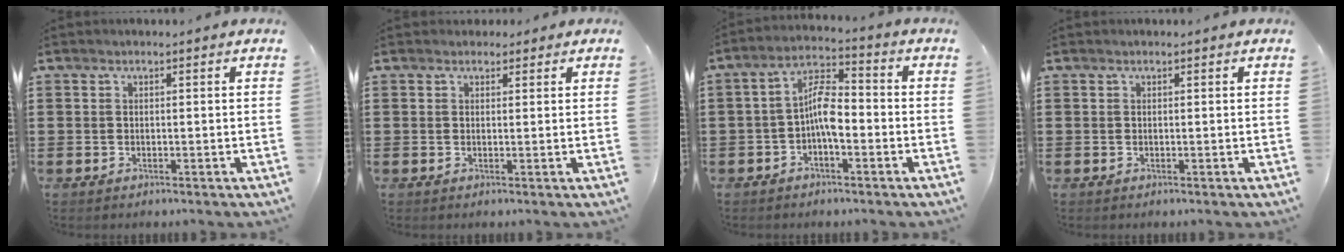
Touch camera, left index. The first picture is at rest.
{"total": 1.5, "force": [1.0, 1.0, 0.3], "torque": [-0.002, 0.004, 0.018]}
{"total": 7.1, "force": [-1.7, 2.8, 6.3], "torque": [-0.125, 0.014, -0.033]}
{"total": 0.0}